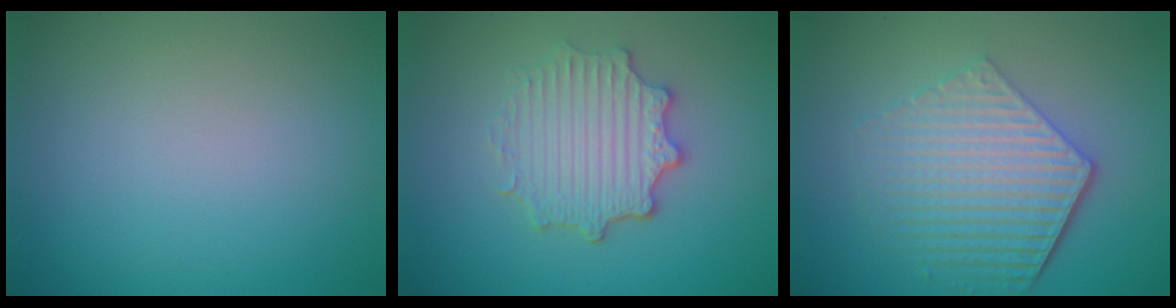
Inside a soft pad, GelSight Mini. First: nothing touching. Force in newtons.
{"total": 4.4, "press": 3.7, "slide": 2.4}
{"total": 6.2, "press": 4.5, "slide": 4.2}